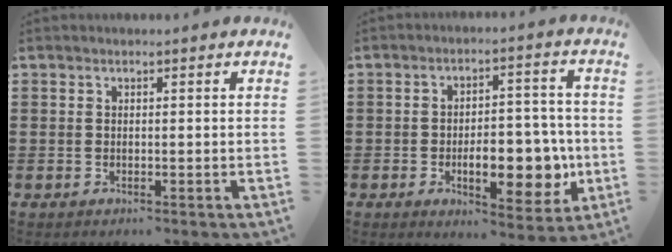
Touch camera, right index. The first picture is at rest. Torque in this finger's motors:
{"motor_torque": [1.98, -0.16, 0.51, 0.21]}